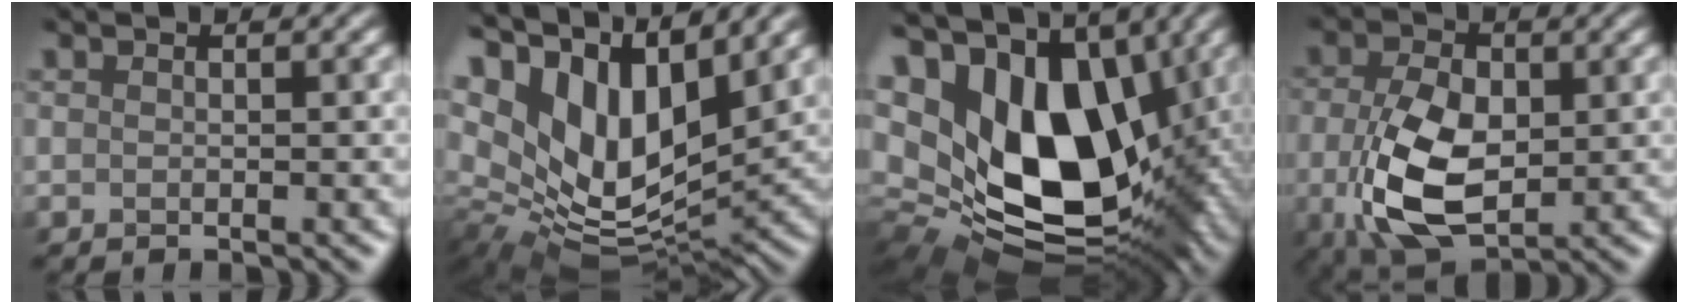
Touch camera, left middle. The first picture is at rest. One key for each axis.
{"total": 12.6, "fx": 6.4, "fy": 6.3, "fz": 8.9, "tx": -0.181, "ty": 0.016, "tz": 0.113}
{"total": 18.4, "fx": 3.5, "fy": 11.8, "fz": 13.7, "tx": -0.250, "ty": -0.018, "tz": 0.080}
{"total": 7.6, "fx": -1.0, "fy": 4.3, "fz": 6.2, "tx": -0.143, "ty": -0.012, "tz": -0.017}